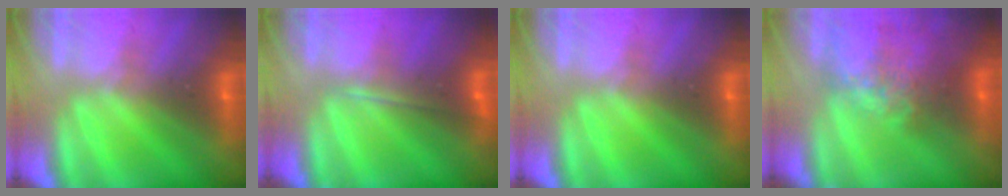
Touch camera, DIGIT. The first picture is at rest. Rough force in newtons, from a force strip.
{"total": 1.8}
{"total": 0.0}
{"total": 9.3}